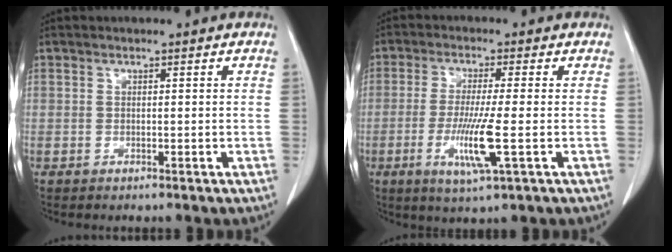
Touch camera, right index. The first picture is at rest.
{"total": 7.8, "force": [-2.0, -0.3, 7.5], "torque": [-0.152, -0.022, -0.035]}